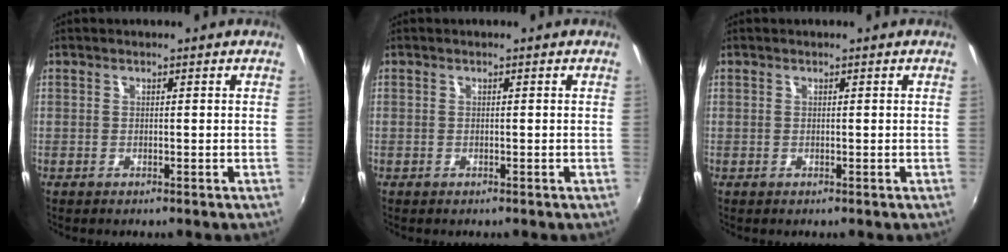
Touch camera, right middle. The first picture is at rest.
{"total": 0.0}
{"total": 0.0}